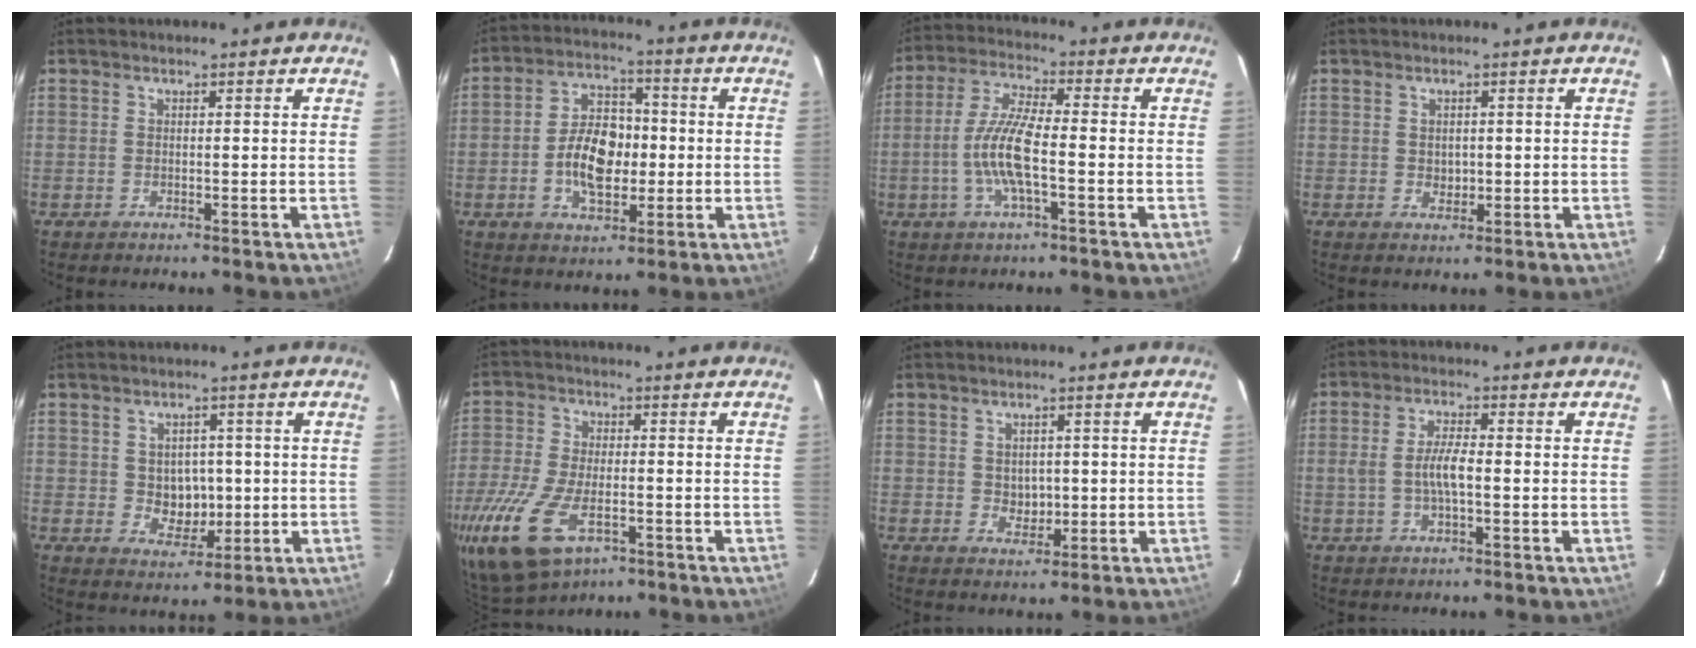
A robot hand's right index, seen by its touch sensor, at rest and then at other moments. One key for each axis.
{"total": 10.9, "fx": -1.7, "fy": 6.6, "fz": 8.5, "tx": -0.160, "ty": 0.020, "tz": -0.026}
{"total": 9.7, "fx": -2.4, "fy": 1.8, "fz": 9.2, "tx": -0.192, "ty": 0.003, "tz": -0.049}
{"total": 1.7, "fx": 0.1, "fy": 1.5, "fz": 0.8, "tx": -0.009, "ty": 0.002, "tz": 0.004}
{"total": 5.5, "fx": 0.1, "fy": 4.8, "fz": 2.7, "tx": -0.047, "ty": 0.006, "tz": 0.012}
{"total": 16.9, "fx": -8.8, "fy": 8.5, "fz": 11.7, "tx": -0.275, "ty": -0.043, "tz": -0.162}
{"total": 3.0, "fx": 0.2, "fy": 2.6, "fz": 1.5, "tx": -0.022, "ty": 0.002, "tz": 0.008}
{"total": 4.8, "fx": -0.8, "fy": 1.3, "fz": 4.6, "tx": -0.091, "ty": 0.006, "tz": -0.014}